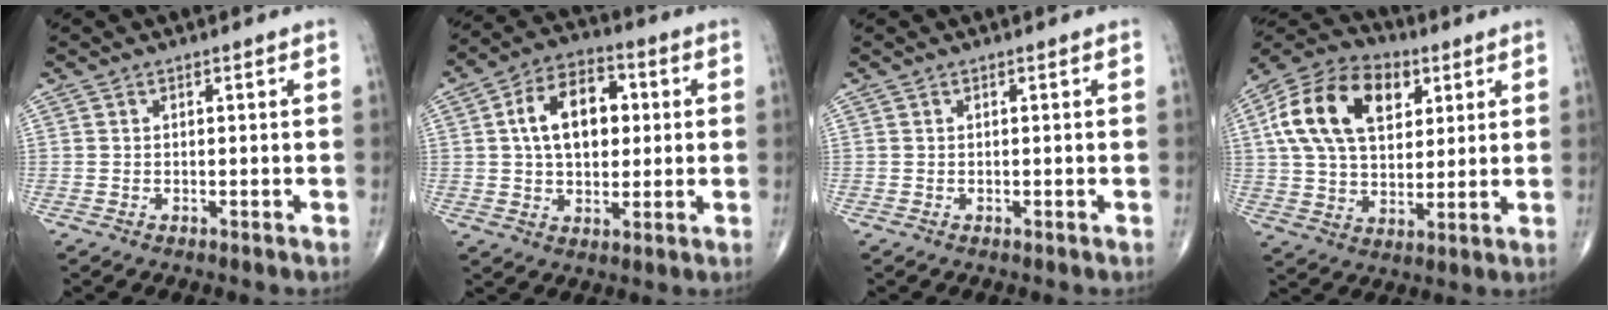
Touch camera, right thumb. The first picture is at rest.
{"total": 13.5, "force": [2.2, 8.7, 10.1], "torque": [-0.138, 0.014, 0.028]}
{"total": 0.0}
{"total": 19.6, "force": [6.2, 12.5, 13.8], "torque": [-0.232, 0.002, 0.103]}